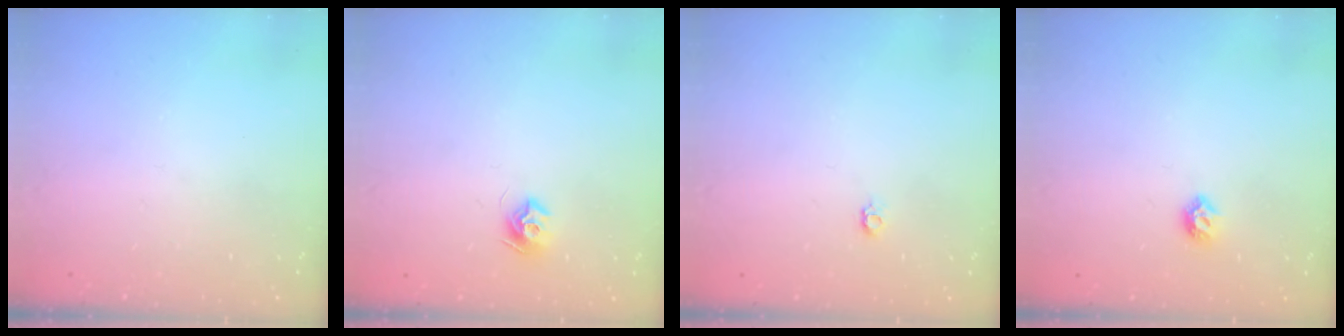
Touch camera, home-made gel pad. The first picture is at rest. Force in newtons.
{"total": 7.6, "press": 7.6, "slide": 0.2}
{"total": 4.0, "press": 4.0, "slide": 0.4}
{"total": 5.5, "press": 5.4, "slide": 1.2}